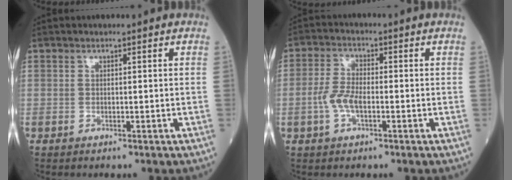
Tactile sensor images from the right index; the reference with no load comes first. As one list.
[{"total": 4.7, "force": [-1.3, 1.9, 4.1], "torque": [-0.093, 0.007, -0.028]}]